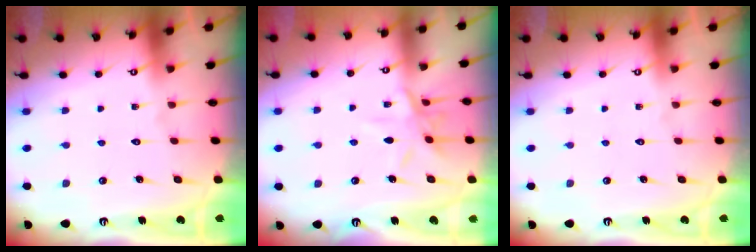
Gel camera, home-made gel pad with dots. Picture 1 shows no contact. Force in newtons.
{"total": 9.1, "press": 9.1, "slide": 0.7}
{"total": 0.0}